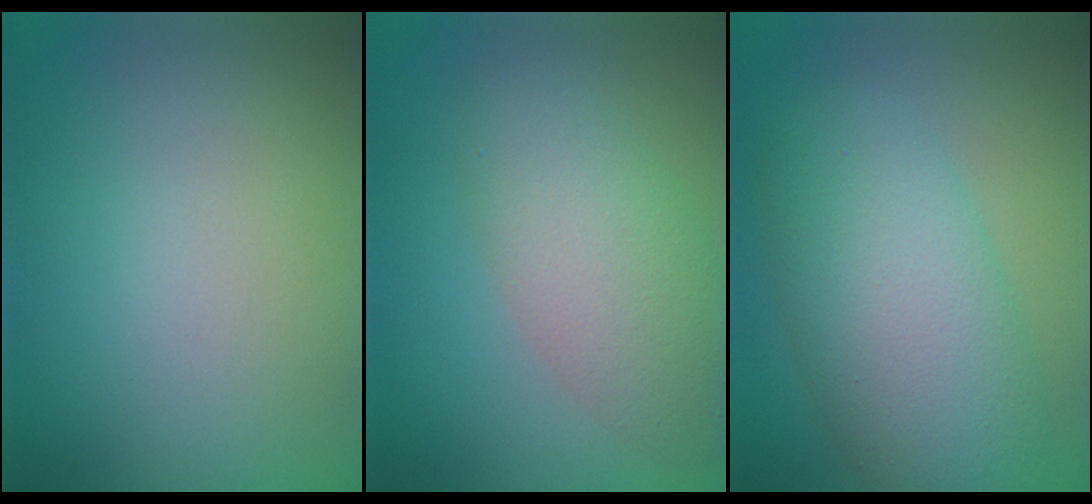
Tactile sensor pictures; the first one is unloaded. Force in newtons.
{"total": 5.4, "press": 5.4, "slide": 0.1}
{"total": 8.2, "press": 8.2, "slide": 0.2}